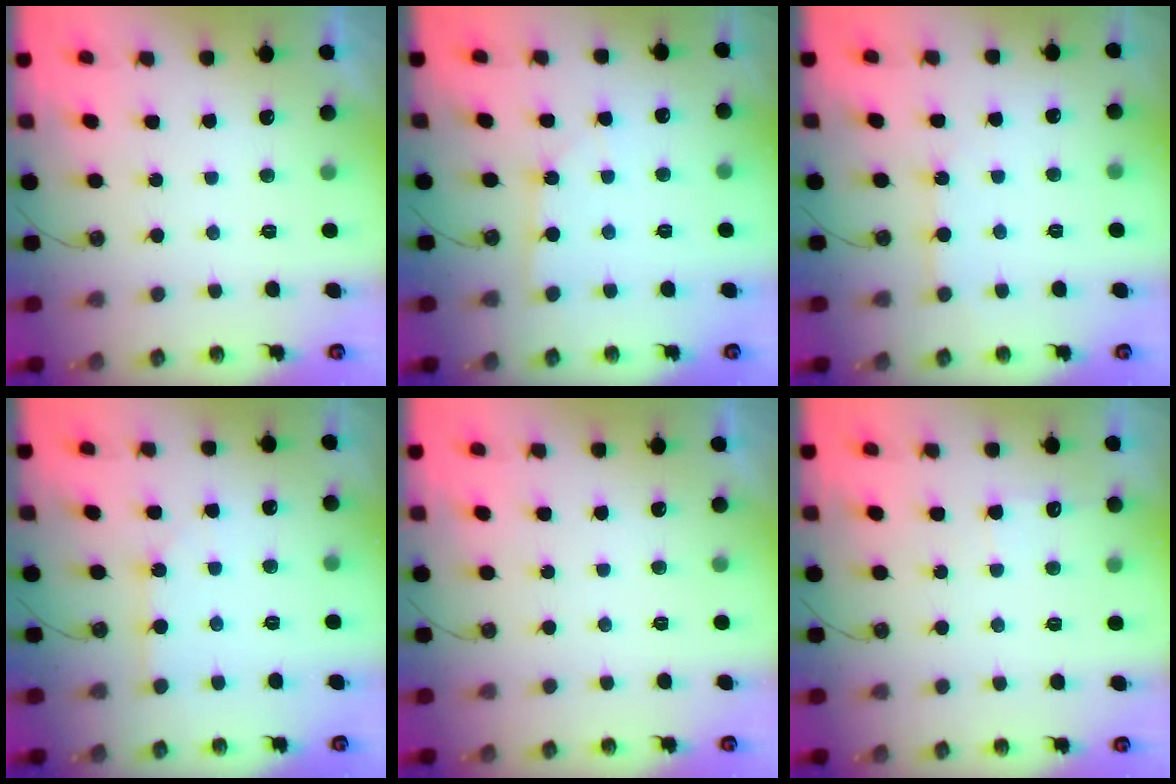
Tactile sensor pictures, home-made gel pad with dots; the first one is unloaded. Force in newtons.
{"total": 2.4, "press": 2.4, "slide": 0.2}
{"total": 4.0, "press": 4.0, "slide": 0.5}
{"total": 2.5, "press": 2.5, "slide": 0.3}
{"total": 0.0}
{"total": 4.4, "press": 4.4, "slide": 0.4}